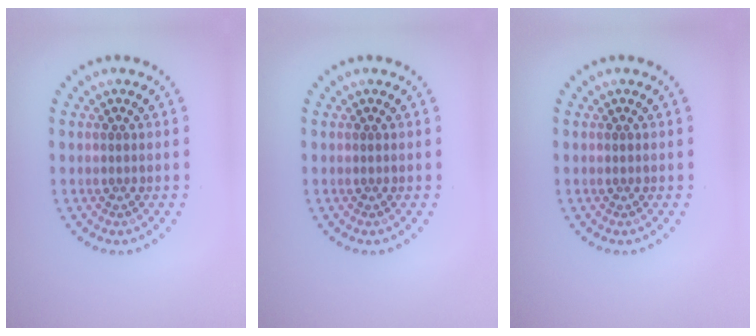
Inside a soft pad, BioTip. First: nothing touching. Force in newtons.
{"total": 0.0}
{"total": 0.0}